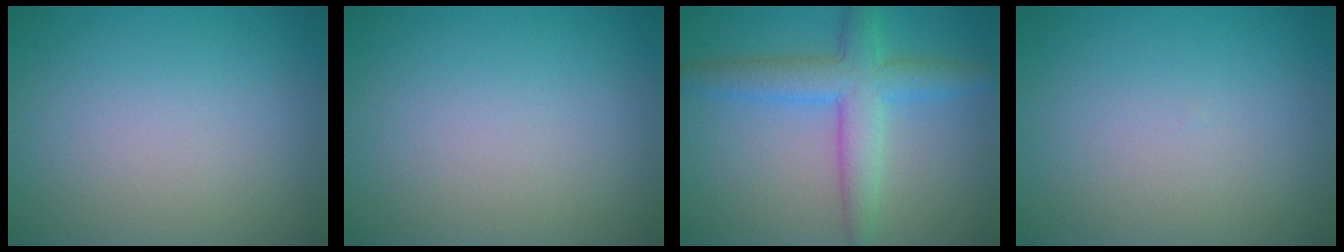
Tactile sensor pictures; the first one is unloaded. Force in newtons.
{"total": 0.0}
{"total": 5.3, "press": 5.3, "slide": 0.1}
{"total": 0.0}